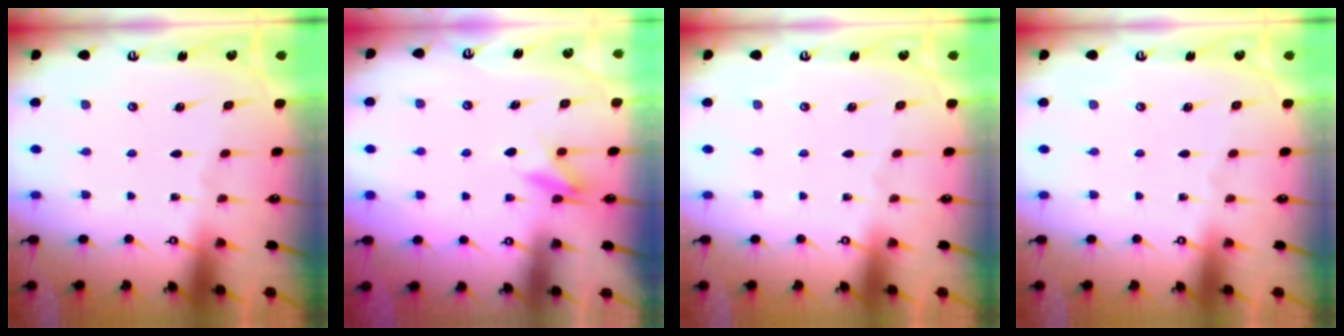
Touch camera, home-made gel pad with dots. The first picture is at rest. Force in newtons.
{"total": 8.2, "press": 8.0, "slide": 1.9}
{"total": 0.0}
{"total": 0.0}